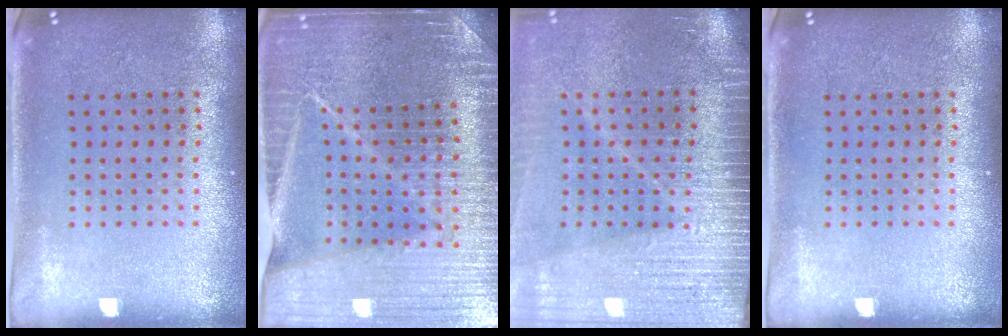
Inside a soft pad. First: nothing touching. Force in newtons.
{"total": 4.7, "press": 4.4, "slide": 1.7}
{"total": 4.0, "press": 3.5, "slide": 2.0}
{"total": 0.0}